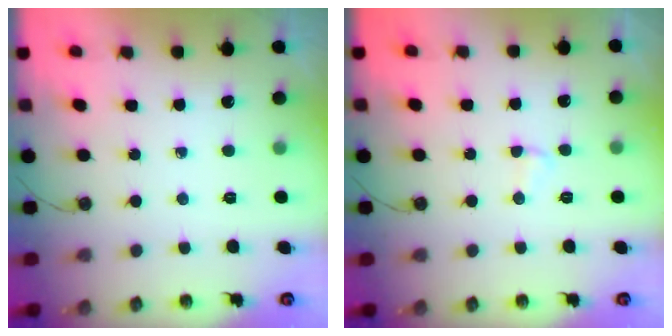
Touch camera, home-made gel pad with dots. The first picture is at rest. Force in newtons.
{"total": 2.5, "press": 2.5, "slide": 0.4}